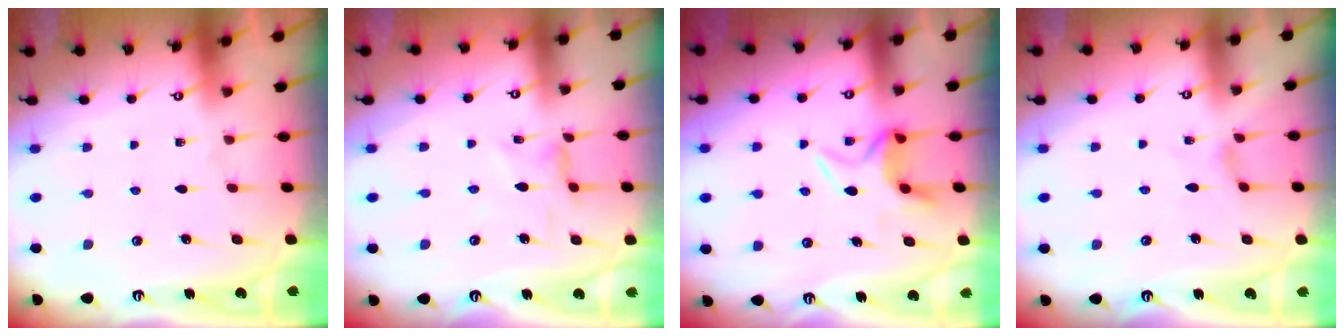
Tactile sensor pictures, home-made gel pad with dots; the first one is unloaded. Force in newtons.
{"total": 2.2, "press": 2.1, "slide": 0.5}
{"total": 6.0, "press": 5.9, "slide": 1.4}
{"total": 0.9, "press": 0.9, "slide": 0.2}